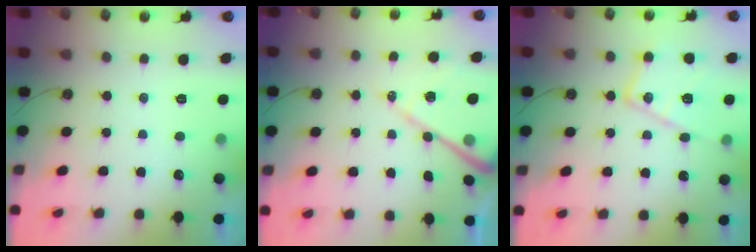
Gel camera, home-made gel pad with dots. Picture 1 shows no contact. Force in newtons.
{"total": 14.3, "press": 14.3, "slide": 1.5}
{"total": 15.4, "press": 15.3, "slide": 1.5}